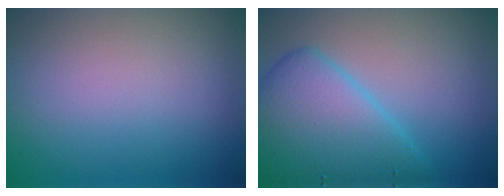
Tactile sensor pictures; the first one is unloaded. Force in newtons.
{"total": 7.2, "press": 7.2, "slide": 0.2}